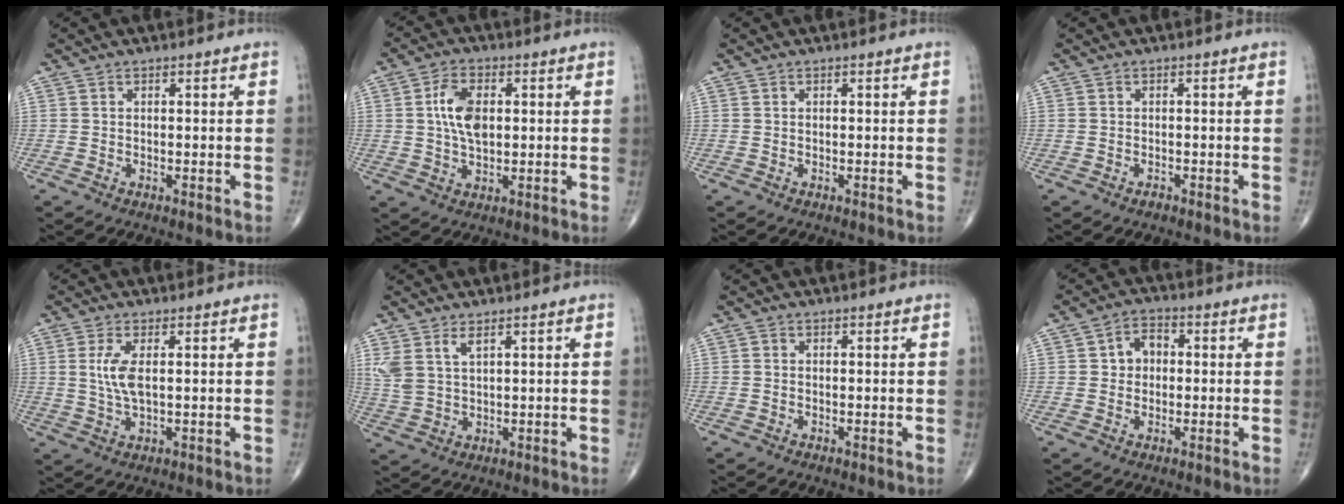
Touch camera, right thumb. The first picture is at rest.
{"total": 7.6, "force": [1.1, 4.3, 6.2], "torque": [-0.110, 0.002, 0.019]}
{"total": 0.0}
{"total": 0.7, "force": [-0.6, 0.3, 0.2], "torque": [-0.003, 0.002, -0.012]}
{"total": 4.9, "force": [0.8, 1.6, 4.5], "torque": [-0.106, -0.007, 0.020]}
{"total": 4.7, "force": [2.6, 1.9, 3.4], "torque": [-0.080, -0.009, 0.064]}
{"total": 0.0}
{"total": 4.7, "force": [0.4, 3.7, 2.8], "torque": [-0.024, 0.015, -0.002]}